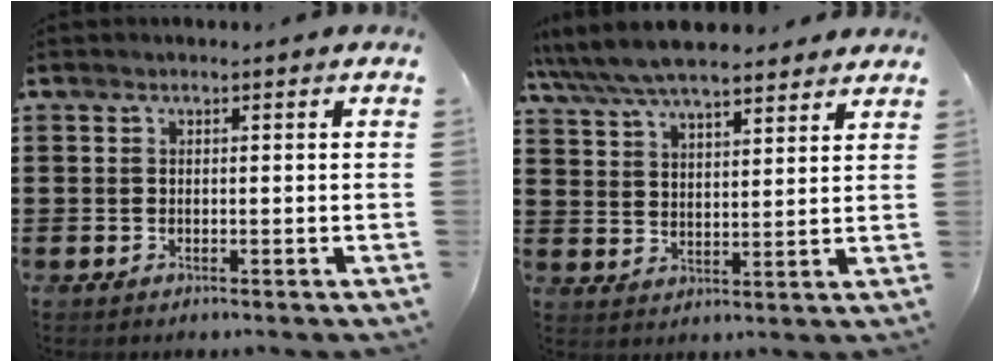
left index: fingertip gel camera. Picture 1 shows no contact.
{"total": 7.4, "force": [6.8, 1.4, 2.5], "torque": [-0.074, -0.022, 0.124]}